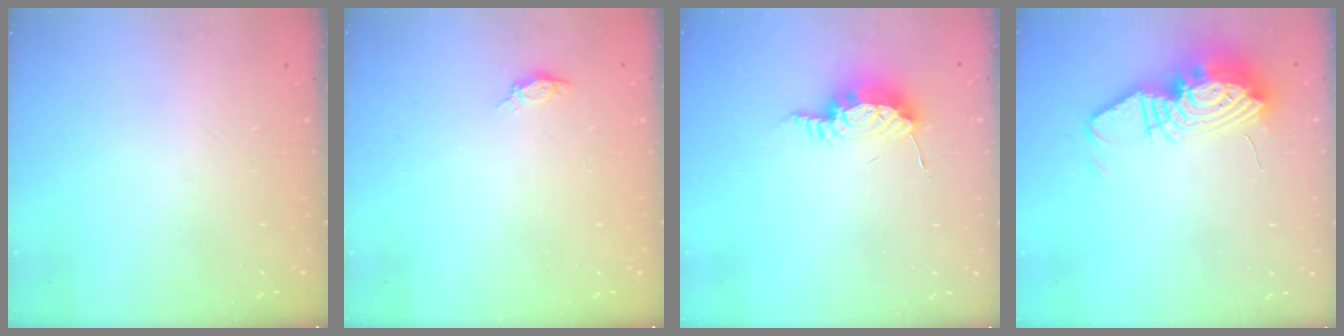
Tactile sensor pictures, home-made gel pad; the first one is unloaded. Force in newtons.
{"total": 3.8, "press": 3.5, "slide": 1.3}
{"total": 8.5, "press": 8.4, "slide": 0.9}
{"total": 14.7, "press": 14.6, "slide": 1.3}